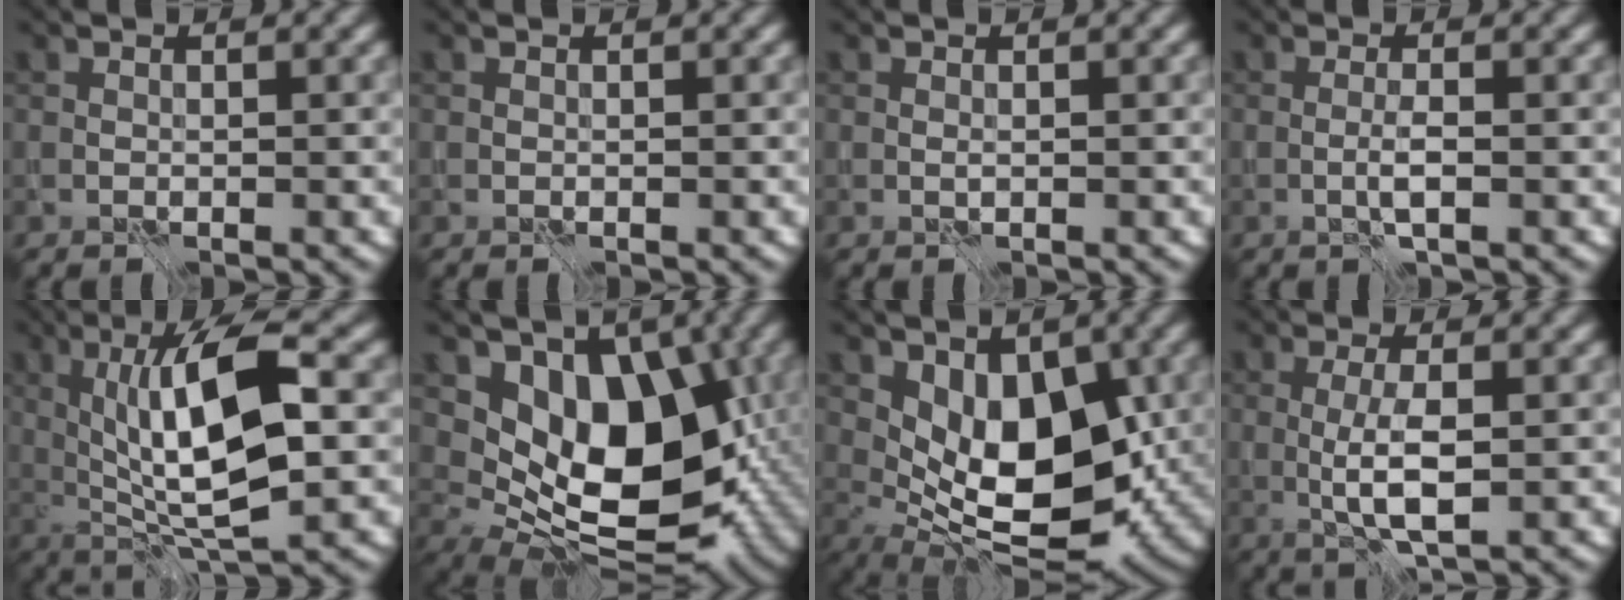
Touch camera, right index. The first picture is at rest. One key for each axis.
{"total": 0.0}
{"total": 0.0}
{"total": 1.4, "fx": -0.6, "fy": -0.1, "fz": 1.3, "tx": -0.025, "ty": 0.000, "tz": -0.013}
{"total": 10.1, "fx": 1.0, "fy": 2.9, "fz": 9.6, "tx": -0.150, "ty": 0.006, "tz": 0.016}
{"total": 11.5, "fx": 1.4, "fy": 7.1, "fz": 8.9, "tx": -0.113, "ty": -0.016, "tz": 0.020}
{"total": 9.4, "fx": 0.5, "fy": 5.3, "fz": 7.7, "tx": -0.121, "ty": -0.012, "tz": 0.010}
{"total": 3.5, "fx": -0.4, "fy": 0.7, "fz": 3.4, "tx": -0.070, "ty": -0.002, "tz": -0.007}